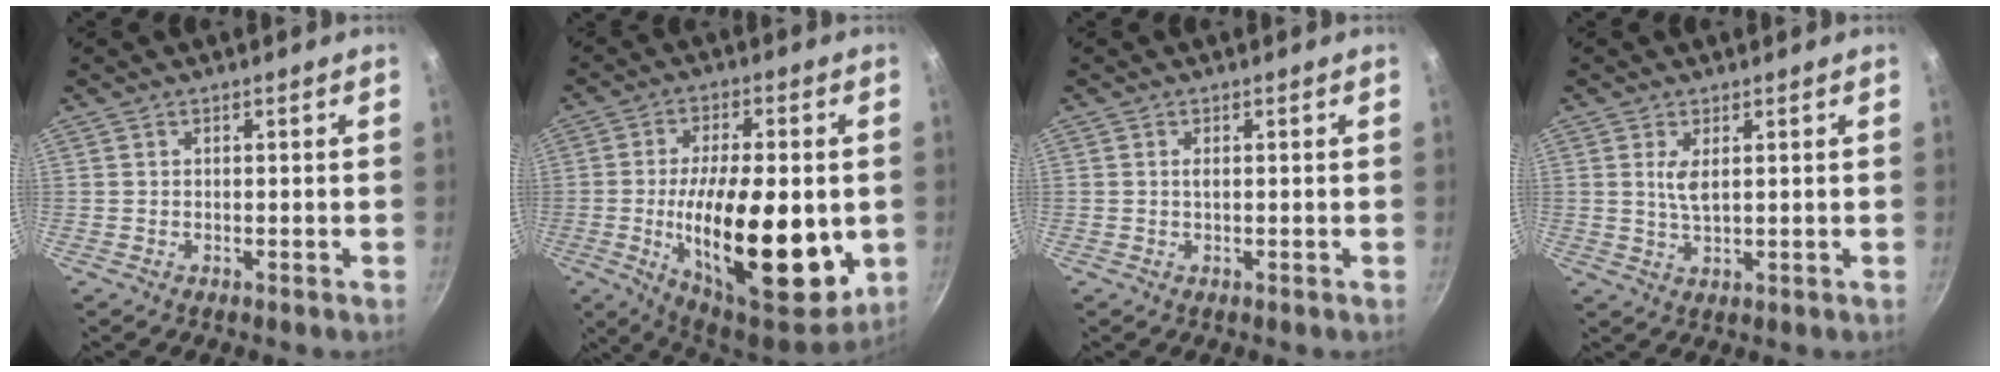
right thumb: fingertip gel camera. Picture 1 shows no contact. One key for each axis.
{"total": 24.3, "fx": -3.3, "fy": 9.9, "fz": 21.9, "tx": -0.330, "ty": -0.004, "tz": -0.047}
{"total": 0.8, "fx": 0.1, "fy": 0.3, "fz": 0.7, "tx": -0.013, "ty": 0.001, "tz": 0.001}
{"total": 3.4, "fx": 1.0, "fy": 1.4, "fz": 3.0, "tx": -0.055, "ty": -0.011, "tz": 0.020}